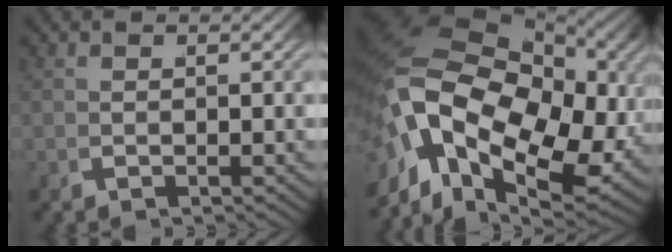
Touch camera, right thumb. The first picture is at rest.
{"total": 21.0, "force": [0.6, 14.5, 15.3], "torque": [-0.306, -0.053, 0.028]}